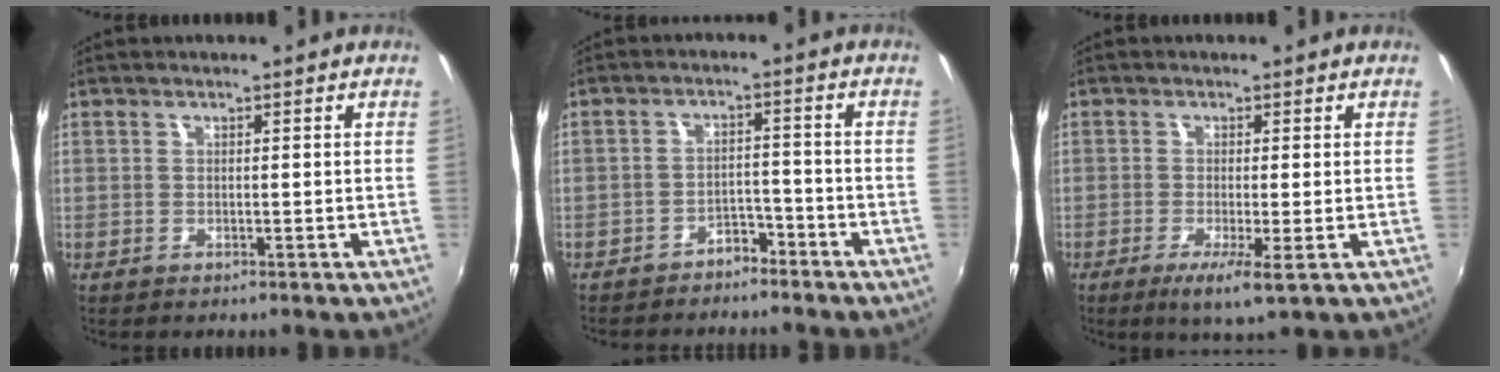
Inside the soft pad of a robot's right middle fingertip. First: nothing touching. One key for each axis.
{"total": 5.8, "fx": -4.9, "fy": 2.6, "fz": 1.6, "tx": -0.042, "ty": 0.014, "tz": -0.067}
{"total": 4.4, "fx": -1.8, "fy": 0.1, "fz": 4.1, "tx": -0.085, "ty": -0.015, "tz": -0.033}